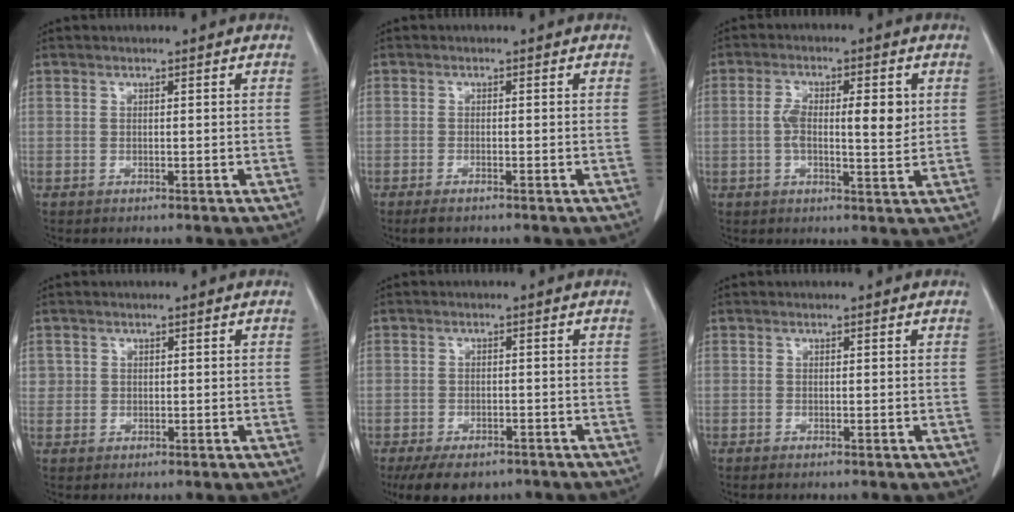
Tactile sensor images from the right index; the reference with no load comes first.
{"total": 1.9, "force": [-1.5, 0.4, 1.2], "torque": [-0.022, -0.004, -0.025]}
{"total": 7.6, "force": [0.8, 2.4, 7.1], "torque": [-0.126, 0.009, 0.011]}
{"total": 1.3, "force": [0.4, 1.3, 0.1], "torque": [0.013, 0.002, 0.003]}
{"total": 8.3, "force": [-6.2, 4.3, 3.6], "torque": [-0.050, -0.001, -0.091]}
{"total": 0.6, "force": [-0.5, 0.0, 0.4], "torque": [-0.008, -0.001, -0.009]}